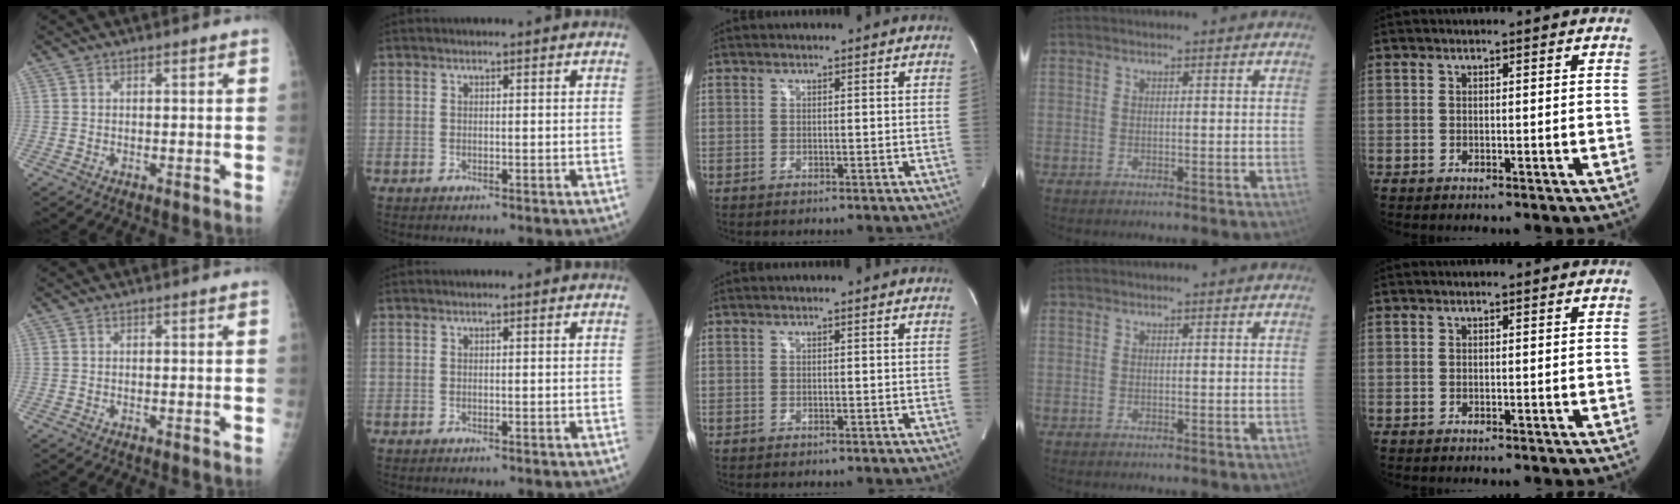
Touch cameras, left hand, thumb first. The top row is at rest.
{}